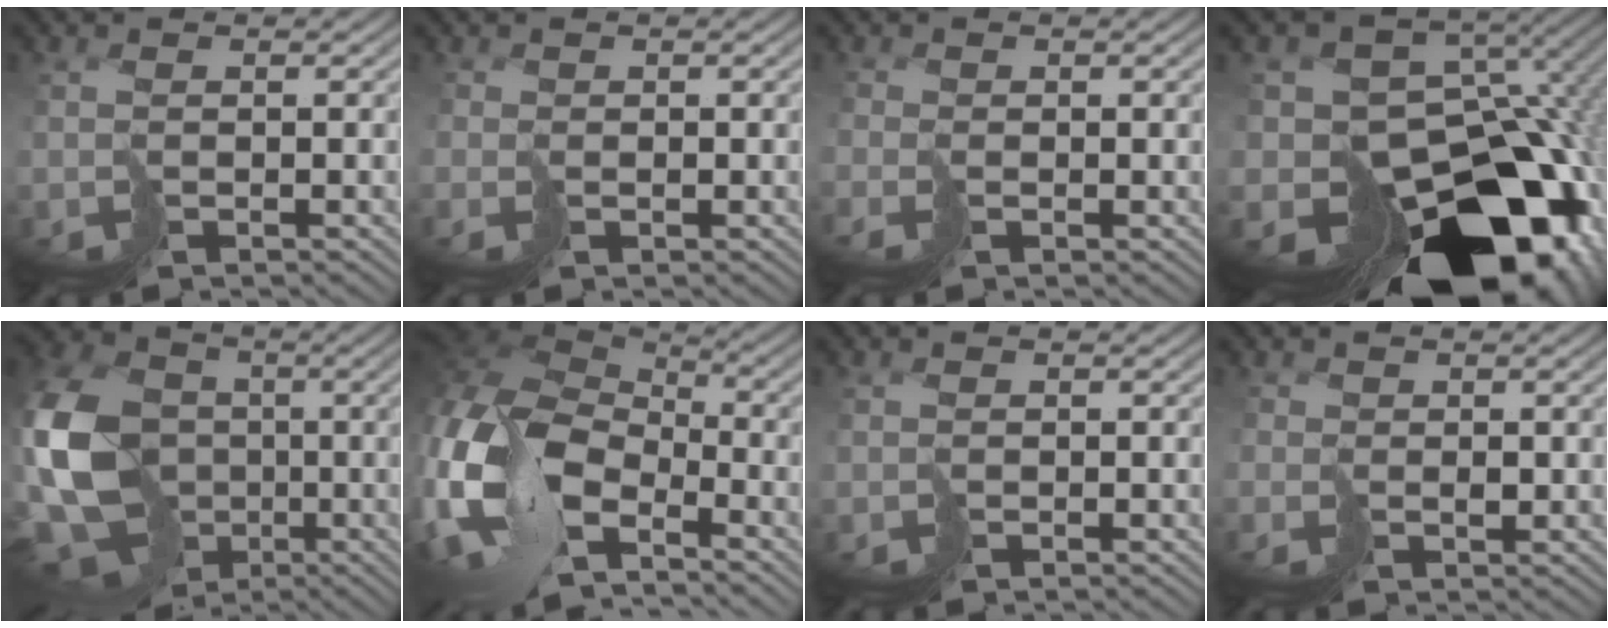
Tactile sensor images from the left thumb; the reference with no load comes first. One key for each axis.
{"total": 1.1, "fx": 0.3, "fy": -0.1, "fz": -1.1, "tx": 0.028, "ty": 0.001, "tz": 0.005}
{"total": 1.3, "fx": -0.1, "fy": -0.6, "fz": -1.1, "tx": 0.034, "ty": 0.005, "tz": -0.003}
{"total": 19.6, "fx": -10.0, "fy": 12.6, "fz": 11.1, "tx": -0.170, "ty": -0.022, "tz": -0.122}
{"total": 15.1, "fx": -1.8, "fy": 12.3, "fz": 8.5, "tx": -0.220, "ty": -0.014, "tz": -0.034}
{"total": 15.5, "fx": -5.7, "fy": 9.4, "fz": 10.9, "tx": -0.287, "ty": -0.023, "tz": -0.105}
{"total": 0.0}
{"total": 1.1, "fx": 0.8, "fy": 0.2, "fz": -0.7, "tx": 0.019, "ty": 0.001, "tz": 0.018}